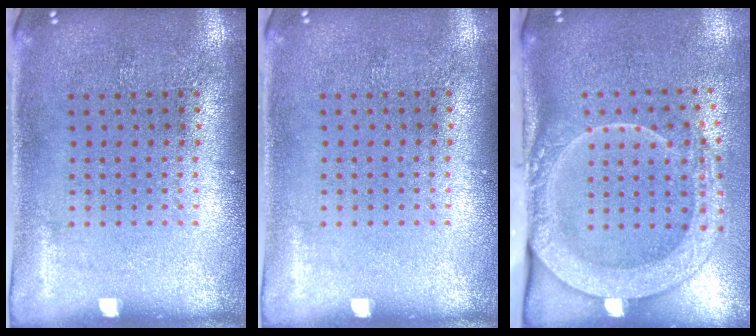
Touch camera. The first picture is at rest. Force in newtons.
{"total": 0.0}
{"total": 2.7, "press": 2.1, "slide": 1.7}